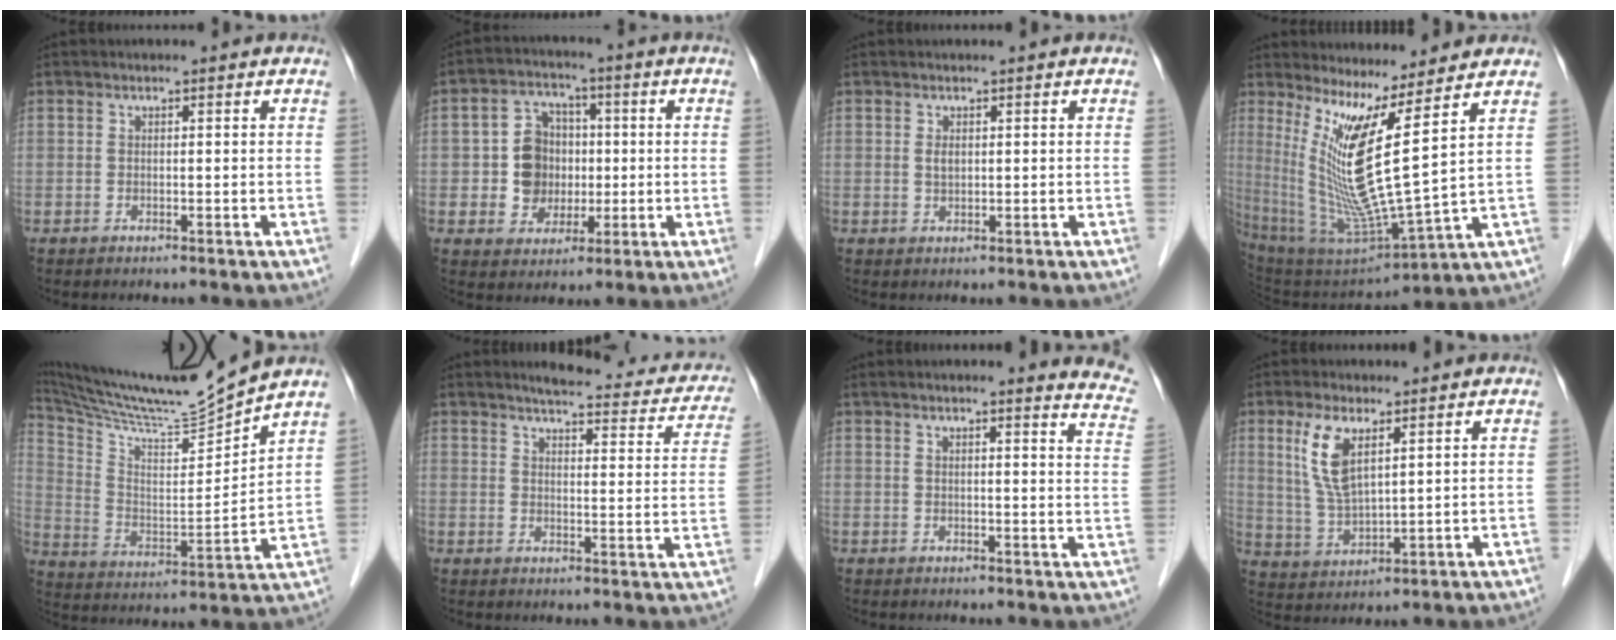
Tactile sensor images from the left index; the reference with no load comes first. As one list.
[{"total": 7.8, "force": [-0.4, 7.1, 3.2], "torque": [-0.065, 0.020, -0.004]}, {"total": 1.1, "force": [0.4, 0.7, 0.7], "torque": [-0.015, 0.002, 0.010]}, {"total": 13.1, "force": [5.5, -1.0, 11.9], "torque": [-0.245, -0.039, 0.113]}, {"total": 17.2, "force": [16.0, -1.8, 6.0], "torque": [-0.126, -0.033, 0.281]}, {"total": 16.6, "force": [14.7, 3.4, 6.8], "torque": [-0.061, -0.019, 0.153]}, {"total": 9.4, "force": [8.6, -0.1, 3.8], "torque": [-0.026, -0.050, 0.065]}, {"total": 7.1, "force": [3.4, 1.9, 5.9], "torque": [-0.130, -0.001, 0.075]}]